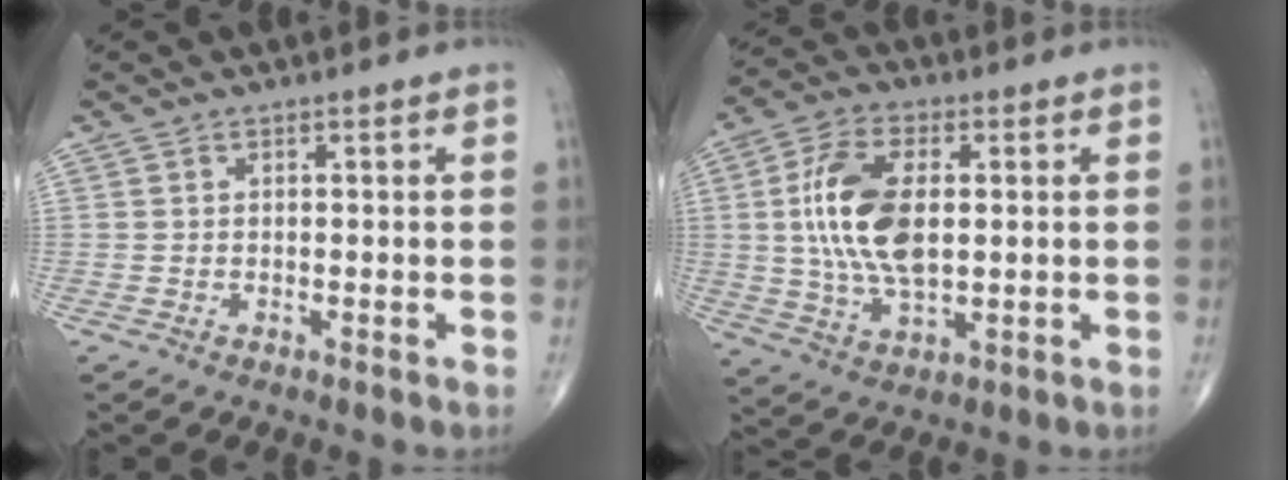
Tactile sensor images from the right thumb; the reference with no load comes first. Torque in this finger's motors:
{"motor_torque": [1.66, 2.96, 1.86, 0.25, 0.18]}